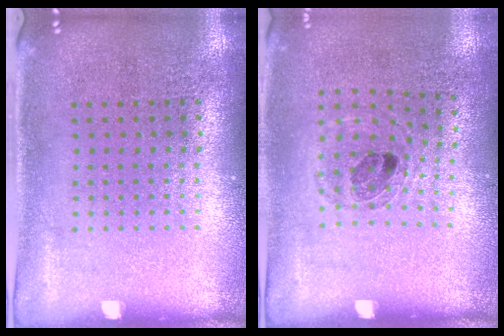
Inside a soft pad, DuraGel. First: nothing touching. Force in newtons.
{"total": 0.8, "press": 0.8, "slide": 0.2}